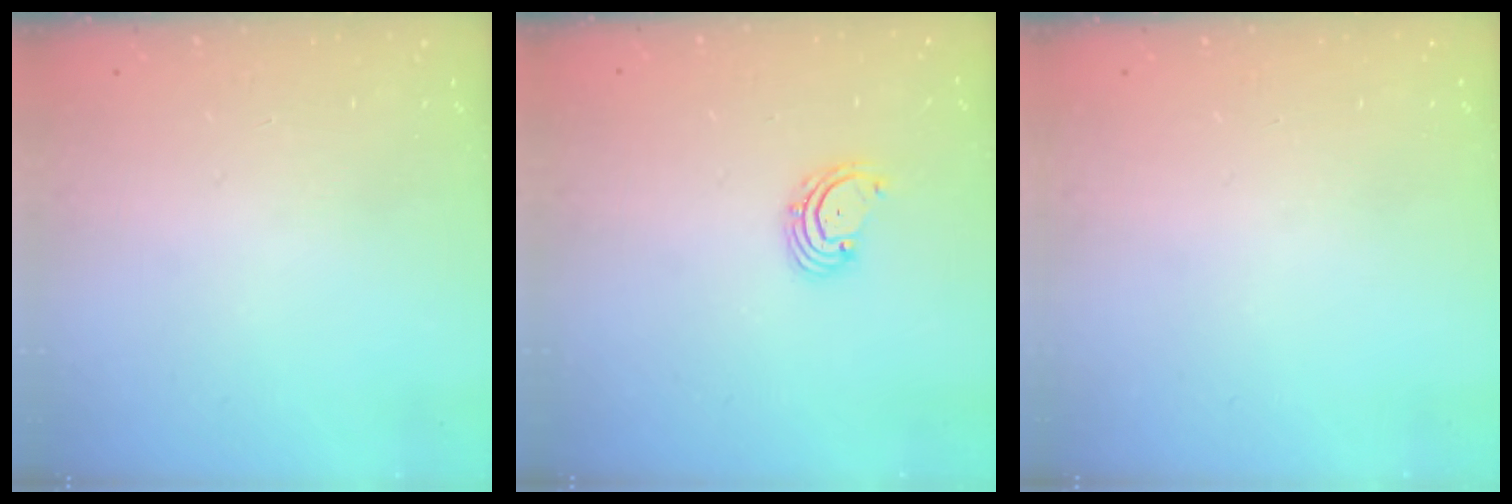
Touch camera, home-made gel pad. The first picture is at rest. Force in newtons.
{"total": 2.6, "press": 2.5, "slide": 0.6}
{"total": 0.0}